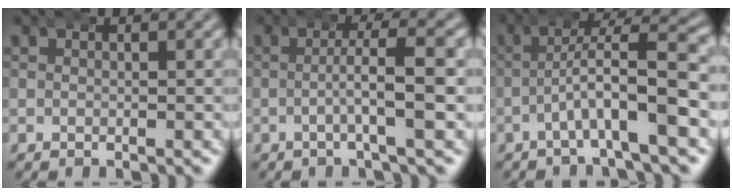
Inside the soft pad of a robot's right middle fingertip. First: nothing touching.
{"total": 2.7, "force": [-0.8, -0.7, 2.5], "torque": [-0.048, 0.002, -0.013]}
{"total": 5.8, "force": [-1.3, 1.2, 5.5], "torque": [-0.080, 0.011, -0.021]}